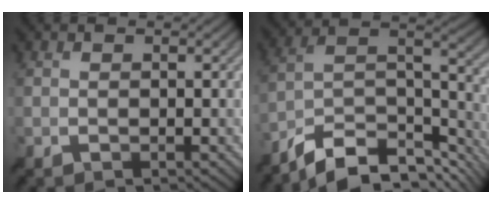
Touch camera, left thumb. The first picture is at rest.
{"total": 12.4, "force": [-9.4, 4.6, 6.7], "torque": [-0.129, -0.005, -0.165]}